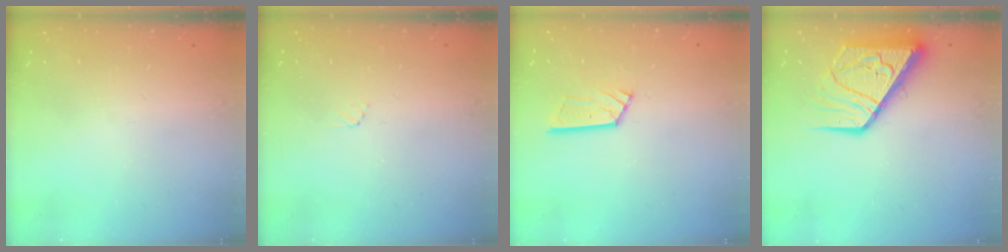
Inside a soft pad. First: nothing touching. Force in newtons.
{"total": 3.5, "press": 3.5, "slide": 0.4}
{"total": 9.8, "press": 9.7, "slide": 0.9}
{"total": 12.0, "press": 11.9, "slide": 1.4}